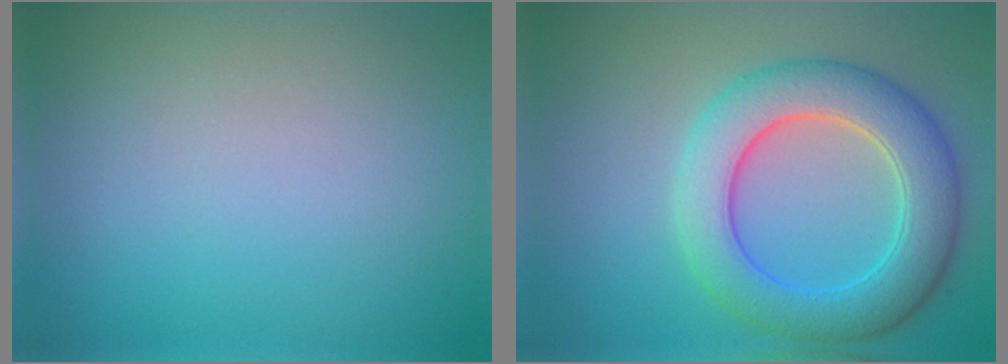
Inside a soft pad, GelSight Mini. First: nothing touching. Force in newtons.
{"total": 7.0, "press": 7.0, "slide": 0.3}